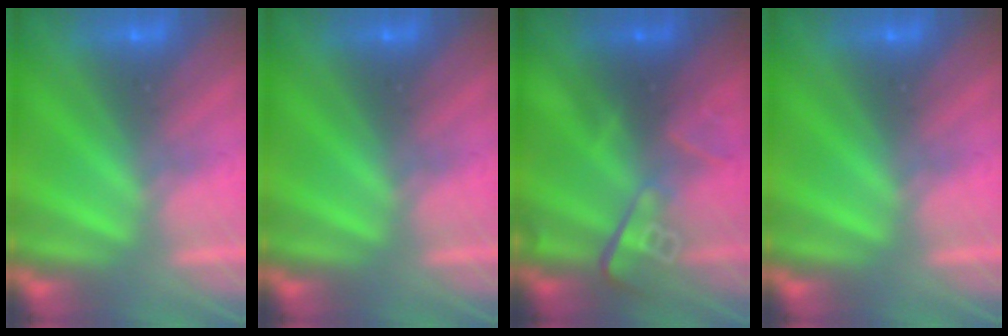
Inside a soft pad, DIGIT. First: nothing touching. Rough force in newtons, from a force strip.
{"total": 0.0}
{"total": 2.8}
{"total": 0.0}